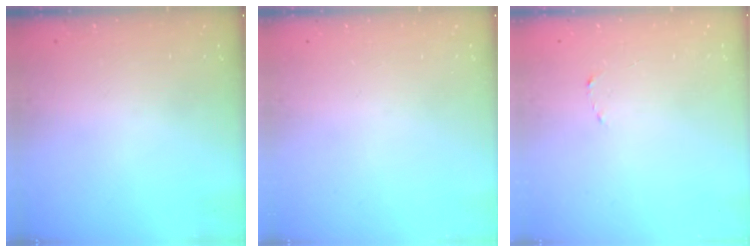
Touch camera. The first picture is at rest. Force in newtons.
{"total": 0.0}
{"total": 1.5, "press": 1.5, "slide": 0.2}